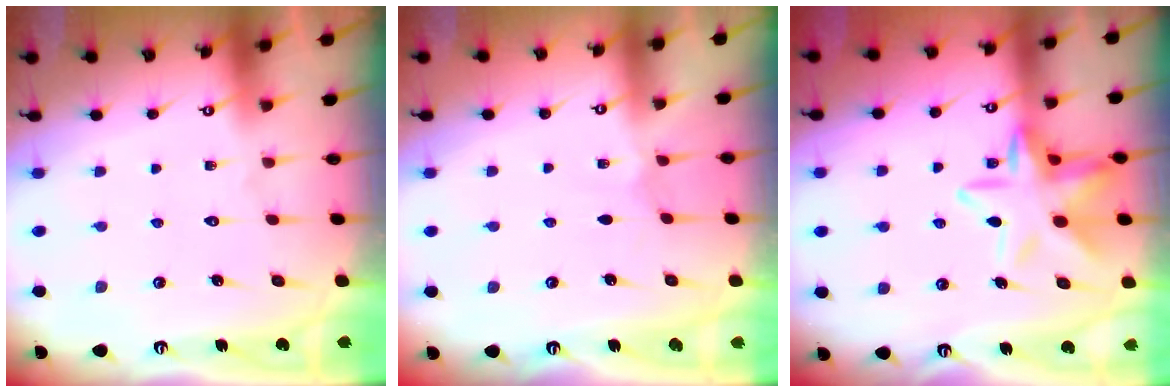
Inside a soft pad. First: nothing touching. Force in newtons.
{"total": 0.5, "press": 0.5, "slide": 0.2}
{"total": 13.7, "press": 13.6, "slide": 1.3}